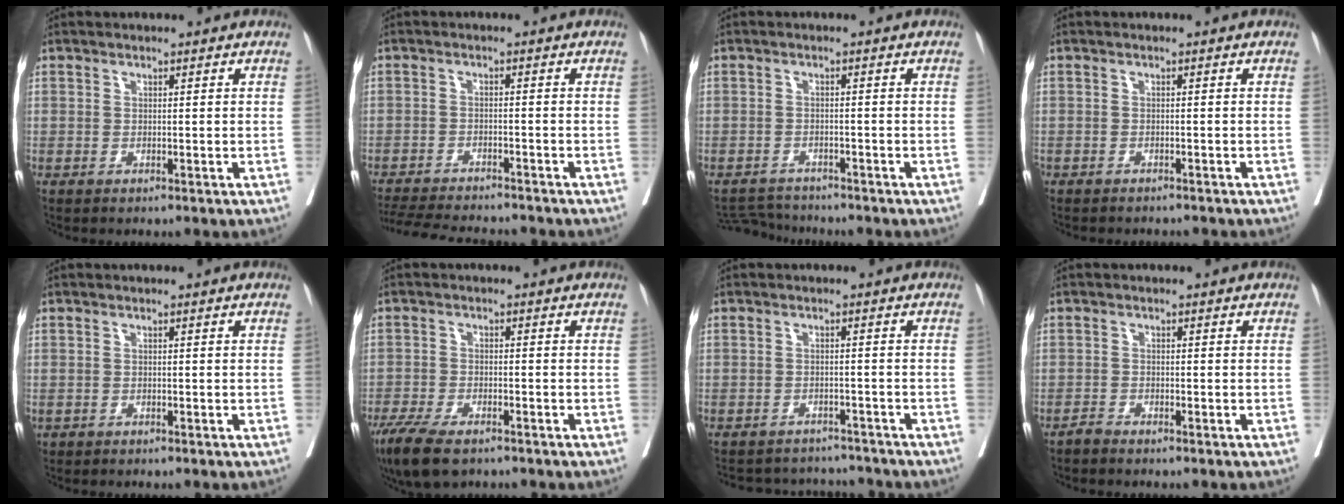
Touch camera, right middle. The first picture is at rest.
{"total": 12.2, "force": [-11.2, 1.6, 4.4], "torque": [-0.077, -0.012, -0.161]}
{"total": 4.1, "force": [-4.1, 0.2, -0.4], "torque": [0.004, -0.010, -0.069]}
{"total": 3.9, "force": [-3.5, 1.2, 1.0], "torque": [-0.012, -0.002, -0.046]}
{"total": 0.9, "force": [-0.5, 0.6, 0.4], "torque": [-0.009, 0.001, -0.006]}
{"total": 8.2, "force": [-5.9, 2.7, 5.0], "torque": [-0.091, -0.016, -0.101]}
{"total": 8.6, "force": [-8.3, 2.3, 0.6], "torque": [-0.011, 0.017, -0.106]}
{"total": 1.0, "force": [-1.0, 0.1, 0.1], "torque": [-0.004, 0.000, -0.019]}